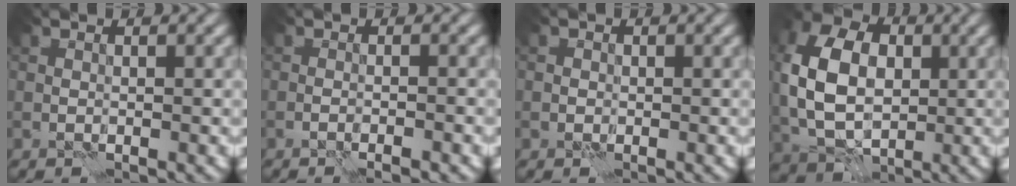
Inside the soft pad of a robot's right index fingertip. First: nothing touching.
{"total": 2.2, "force": [-1.6, 0.2, 1.4], "torque": [-0.014, 0.005, -0.031]}
{"total": 0.7, "force": [-0.1, 0.5, -0.4], "torque": [0.012, -0.004, -0.006]}
{"total": 10.0, "force": [0.9, 7.1, 7.0], "torque": [-0.163, 0.010, 0.008]}